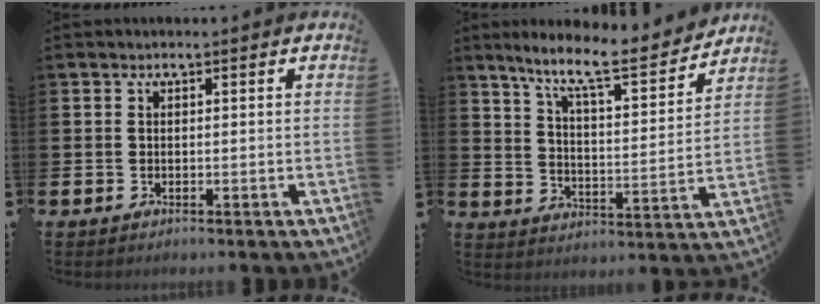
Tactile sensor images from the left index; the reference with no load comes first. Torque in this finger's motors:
{"motor_torque": [0.97, -1.17, 0.67, 0.21]}